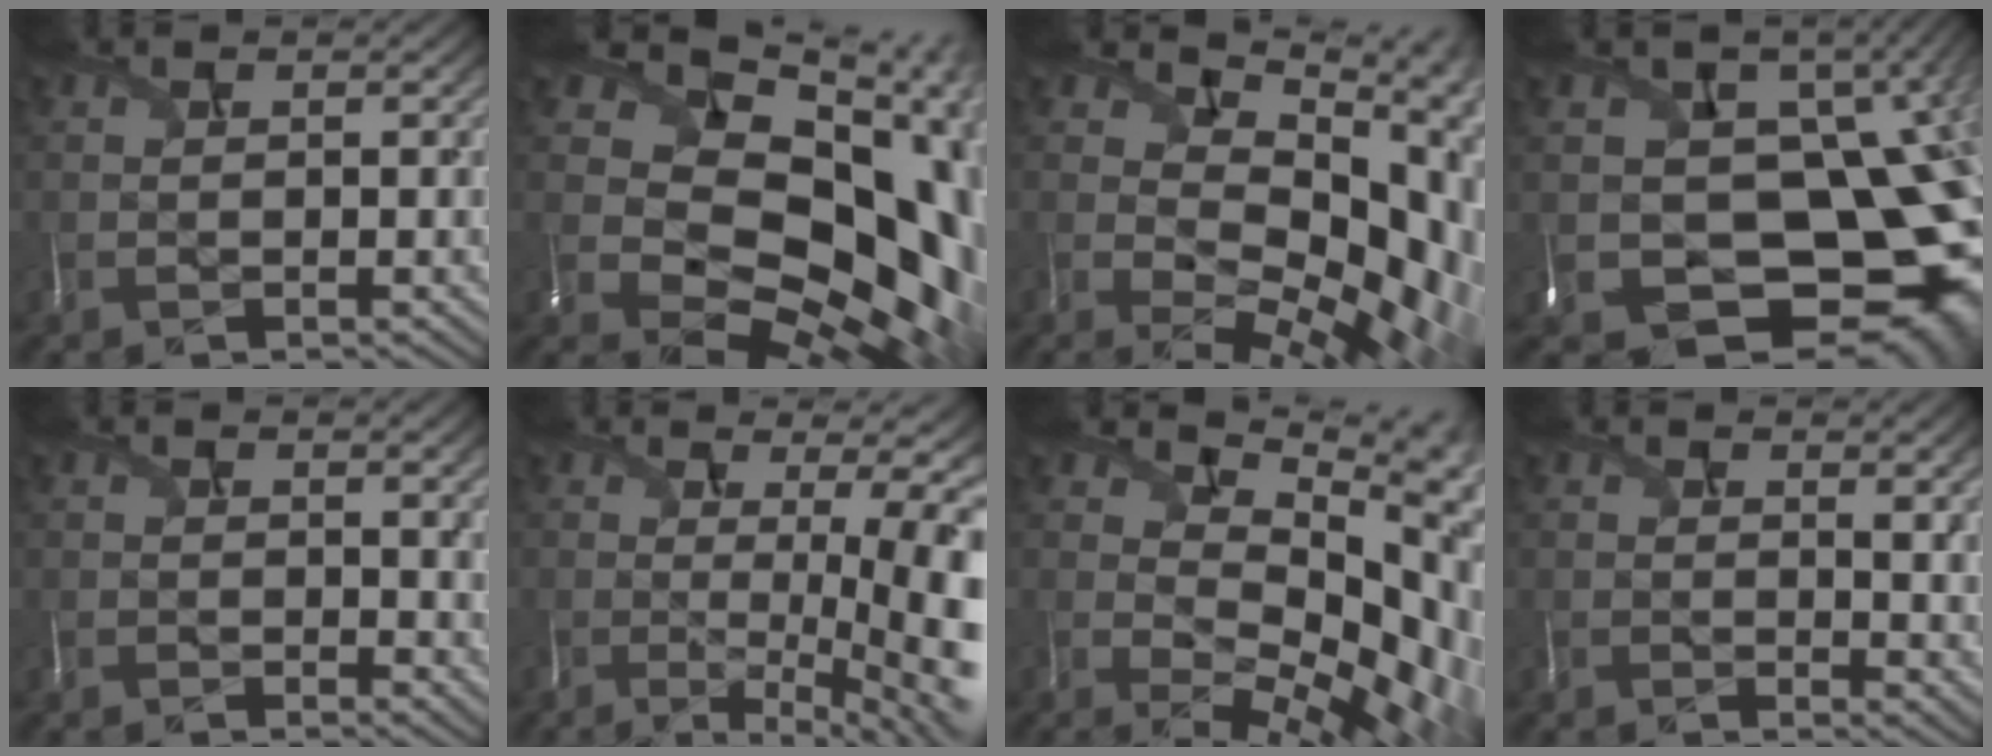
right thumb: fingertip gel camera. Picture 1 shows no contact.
{"total": 15.1, "force": [2.9, 11.2, 9.7], "torque": [-0.160, -0.037, 0.100]}
{"total": 12.1, "force": [2.5, 7.4, 9.2], "torque": [-0.168, -0.028, 0.078]}
{"total": 14.4, "force": [-3.4, 10.7, 9.0], "torque": [-0.124, -0.020, -0.014]}
{"total": 1.6, "force": [0.5, 0.6, 1.4], "torque": [-0.020, 0.000, 0.013]}
{"total": 13.1, "force": [-0.7, 4.5, 12.3], "torque": [-0.148, -0.005, 0.015]}
{"total": 13.1, "force": [2.5, 7.1, 10.8], "torque": [-0.177, -0.027, 0.080]}
{"total": 4.0, "force": [1.1, 1.7, 3.5], "torque": [-0.032, 0.007, 0.015]}